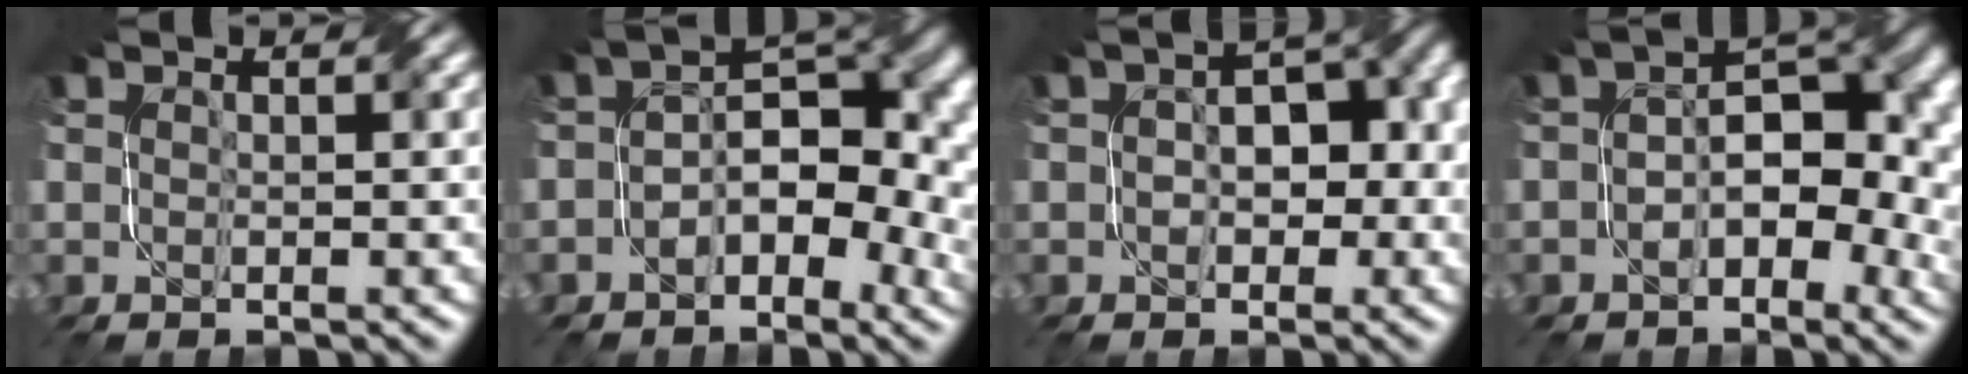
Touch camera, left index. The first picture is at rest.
{"total": 8.5, "force": [-1.8, 4.9, 6.7], "torque": [-0.079, 0.007, -0.036]}
{"total": 6.1, "force": [-1.3, 3.7, 4.7], "torque": [-0.042, 0.018, -0.016]}
{"total": 8.3, "force": [-1.2, 4.6, 6.7], "torque": [-0.081, 0.011, -0.026]}